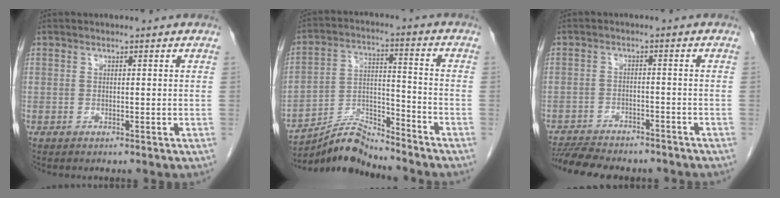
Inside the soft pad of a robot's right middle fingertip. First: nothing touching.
{"total": 8.5, "force": [-8.4, -0.1, 0.6], "torque": [-0.017, 0.023, -0.155]}
{"total": 11.3, "force": [-10.1, 2.7, 4.2], "torque": [-0.074, -0.002, -0.144]}